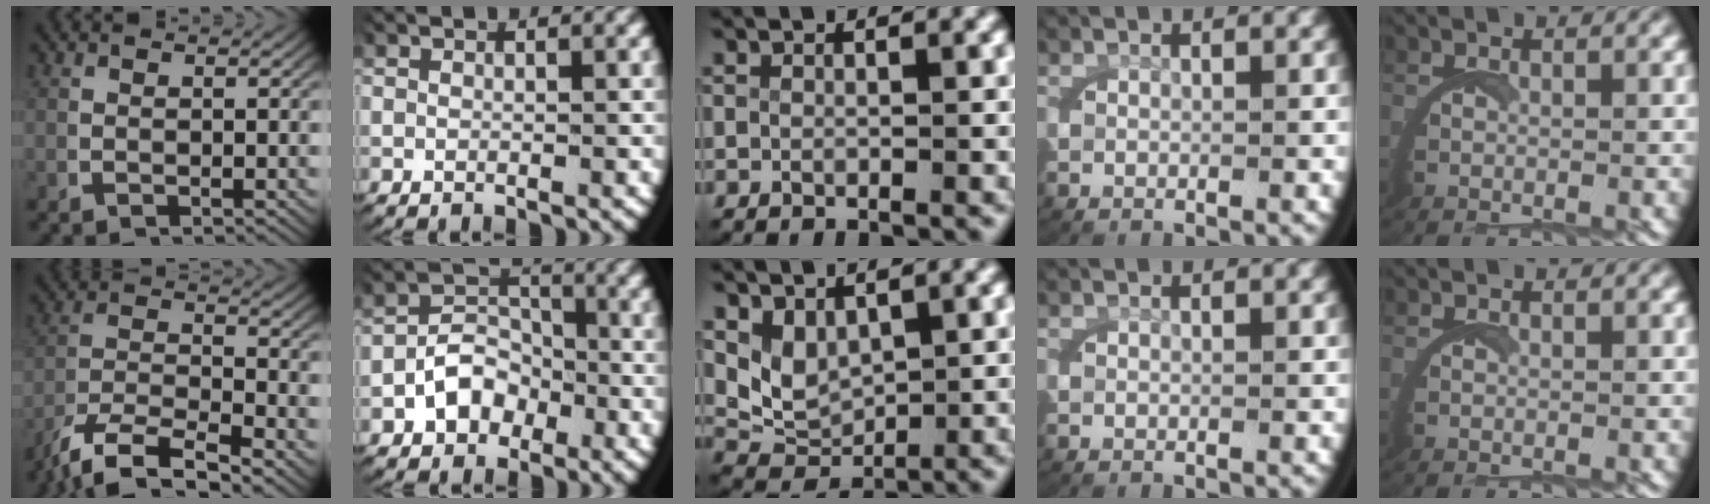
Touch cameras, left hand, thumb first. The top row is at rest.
{"thumb": {"total": 8.7, "force": [-4.5, 5.1, 5.4], "torque": [-0.118, -0.036, -0.061]}, "index": {"total": 4.5, "force": [-1.9, 3.5, 2.0], "torque": [-0.044, -0.005, -0.033]}, "middle": {"total": 6.4, "force": [1.1, 5.6, 3.0], "torque": [-0.076, -0.020, 0.021]}}